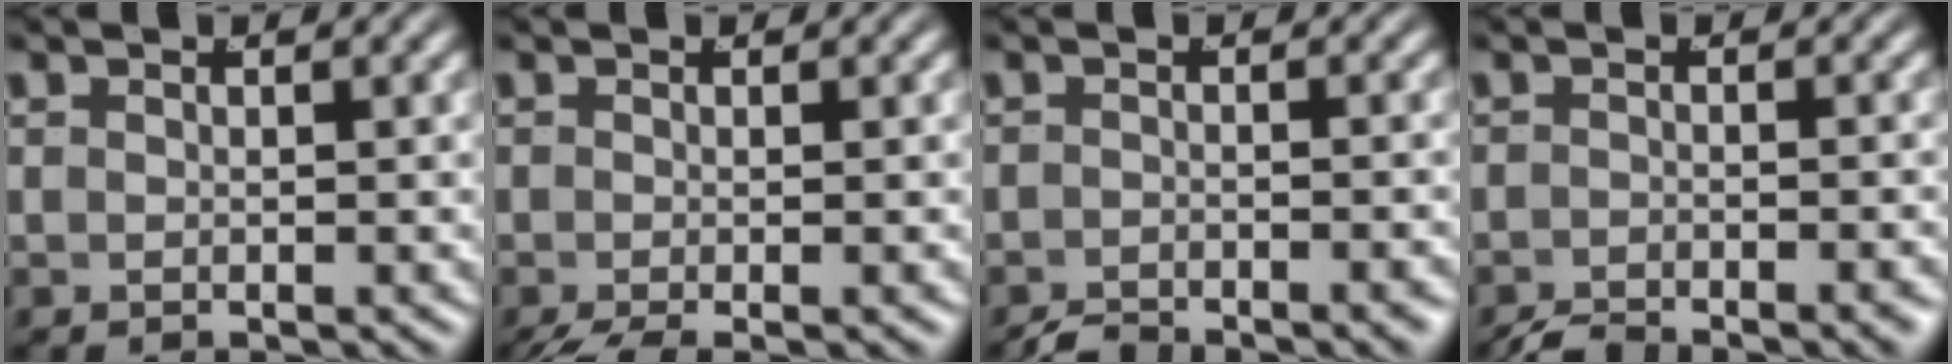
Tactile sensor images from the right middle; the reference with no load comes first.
{"total": 2.6, "force": [-2.1, 0.5, 1.4], "torque": [-0.022, -0.016, -0.024]}
{"total": 2.1, "force": [-2.1, -0.1, 0.4], "torque": [-0.003, -0.007, -0.036]}
{"total": 2.4, "force": [-2.3, 0.0, 0.6], "torque": [-0.008, -0.007, -0.039]}